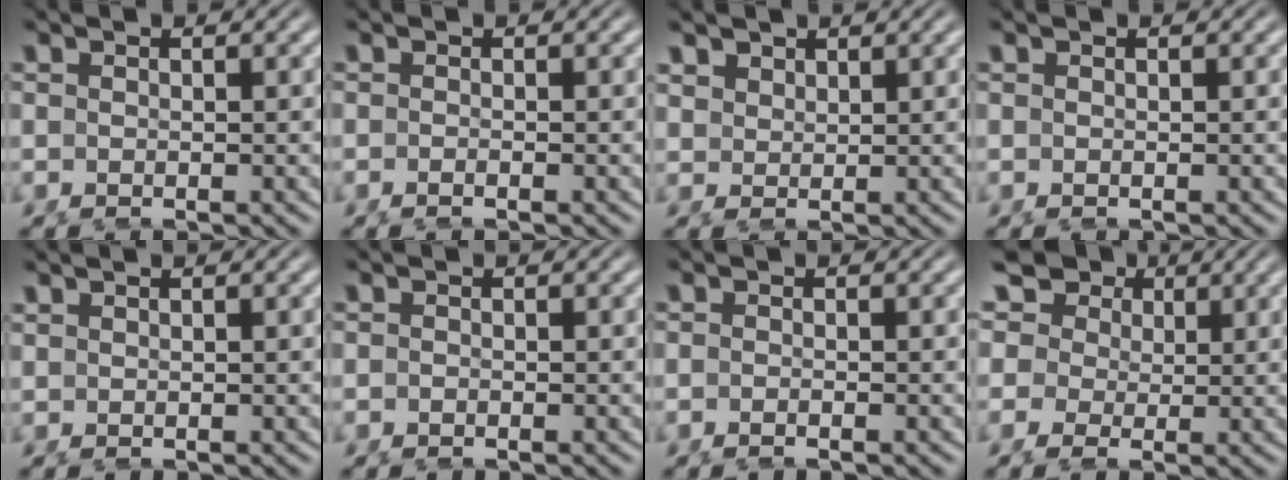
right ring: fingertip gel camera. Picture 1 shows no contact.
{"total": 0.8, "force": [-0.7, -0.4, 0.3], "torque": [-0.004, 0.000, -0.013]}
{"total": 1.7, "force": [1.7, 0.3, 0.4], "torque": [-0.004, -0.003, 0.045]}
{"total": 0.0}
{"total": 0.0}
{"total": 0.7, "force": [-0.6, -0.4, 0.0], "torque": [0.001, -0.007, -0.007]}
{"total": 0.9, "force": [-0.8, -0.3, 0.3], "torque": [-0.003, 0.000, -0.015]}
{"total": 10.9, "force": [2.5, 9.3, 5.0], "torque": [-0.127, -0.009, 0.031]}